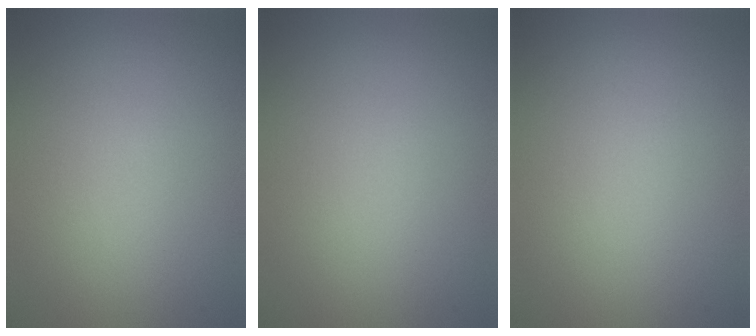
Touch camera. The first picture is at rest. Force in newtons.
{"total": 0.0}
{"total": 0.0}